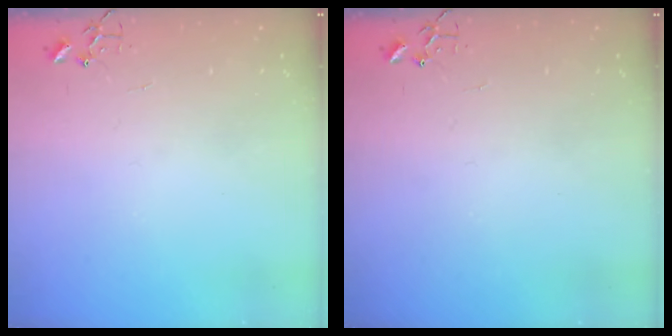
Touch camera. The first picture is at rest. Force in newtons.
{"total": 0.0}